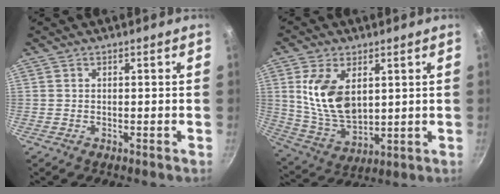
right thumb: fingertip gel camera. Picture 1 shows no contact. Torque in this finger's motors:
{"motor_torque": [0.14, 0.15, 1.08, 0.20, 0.13]}